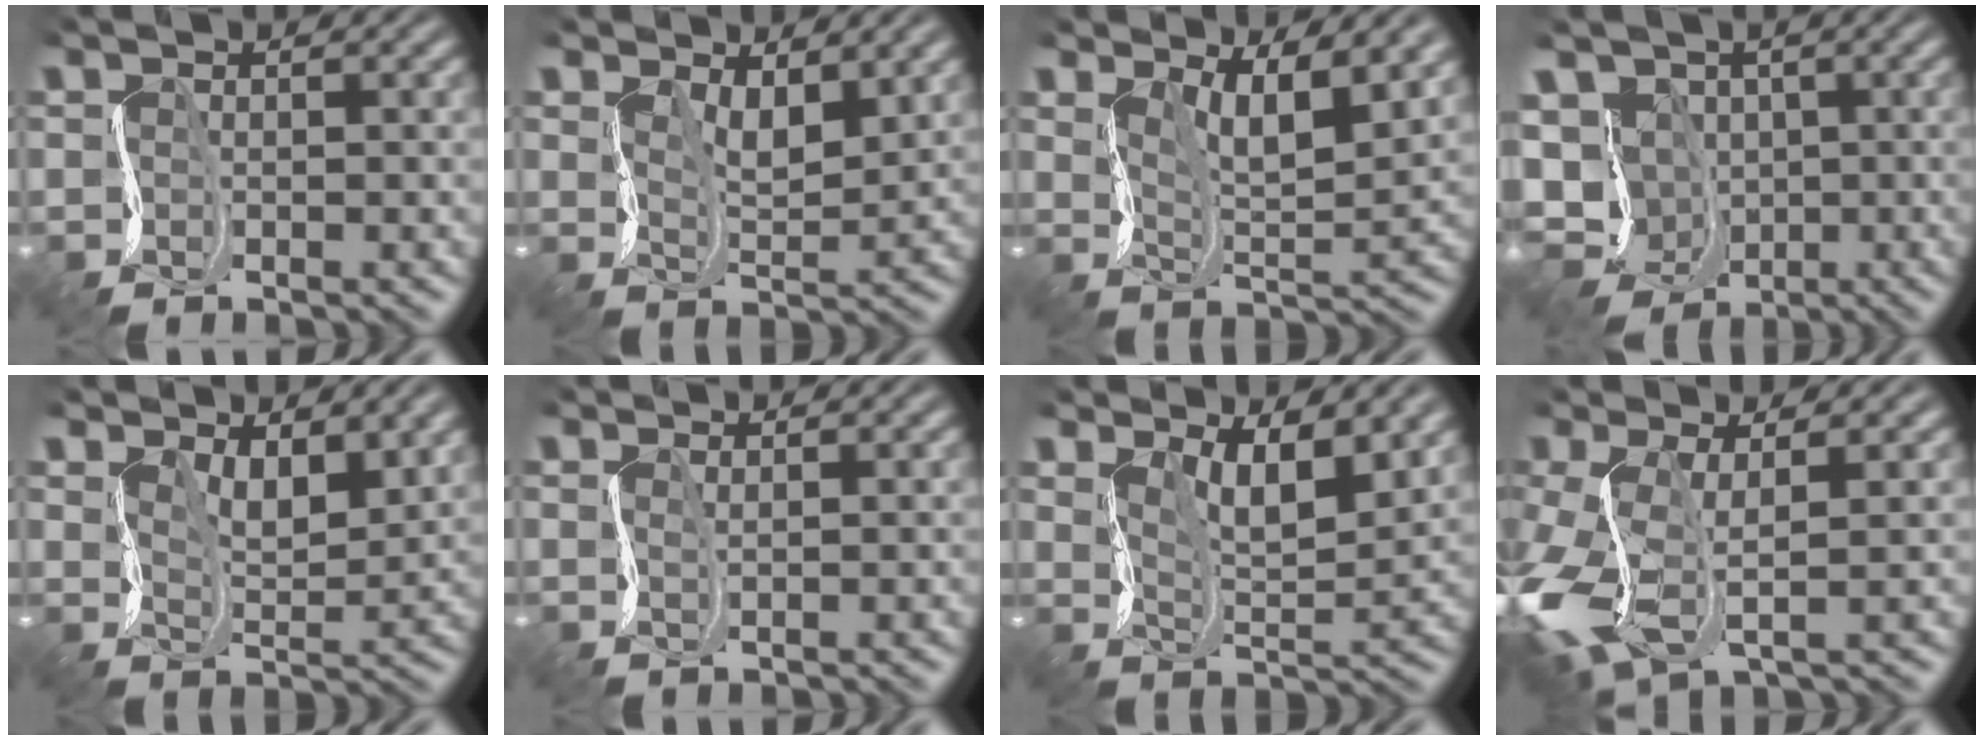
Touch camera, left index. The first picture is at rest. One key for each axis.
{"total": 3.1, "fx": 1.5, "fy": 1.4, "fz": 2.4, "tx": -0.053, "ty": -0.012, "tz": 0.025}
{"total": 6.1, "fx": 3.3, "fy": 1.9, "fz": 4.8, "tx": -0.080, "ty": -0.004, "tz": 0.046}
{"total": 9.4, "fx": -3.3, "fy": 7.4, "fz": 4.7, "tx": -0.071, "ty": -0.018, "tz": -0.069}
{"total": 3.8, "fx": 1.8, "fy": 1.8, "fz": 2.9, "tx": -0.061, "ty": -0.016, "tz": 0.031}
{"total": 0.0}
{"total": 5.8, "fx": 2.8, "fy": 2.1, "fz": 4.6, "tx": -0.076, "ty": -0.007, "tz": 0.038}
{"total": 7.0, "fx": -2.1, "fy": 2.9, "fz": 6.0, "tx": -0.160, "ty": -0.019, "tz": -0.048}